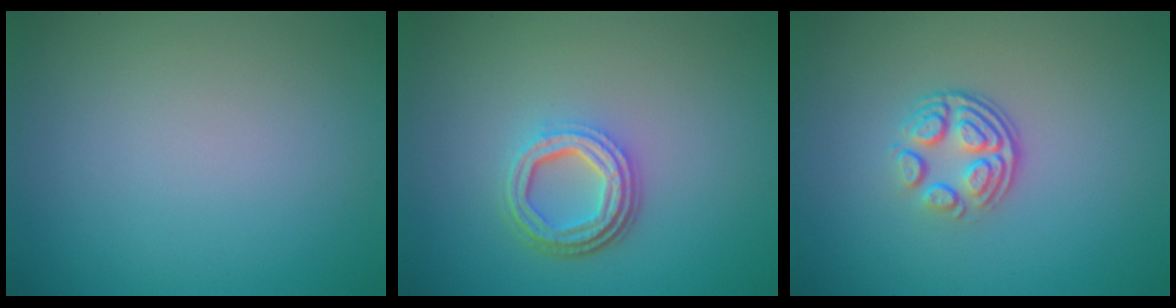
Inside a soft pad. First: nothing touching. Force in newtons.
{"total": 4.2, "press": 3.2, "slide": 2.8}
{"total": 3.7, "press": 2.6, "slide": 2.7}